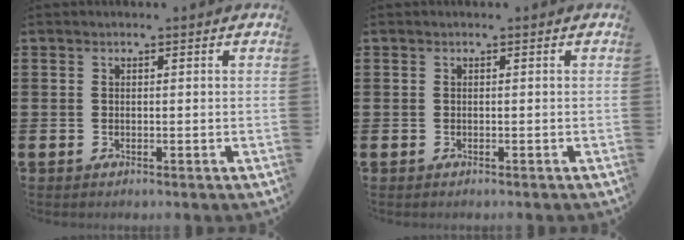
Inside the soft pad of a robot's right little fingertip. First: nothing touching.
{"total": 0.0}